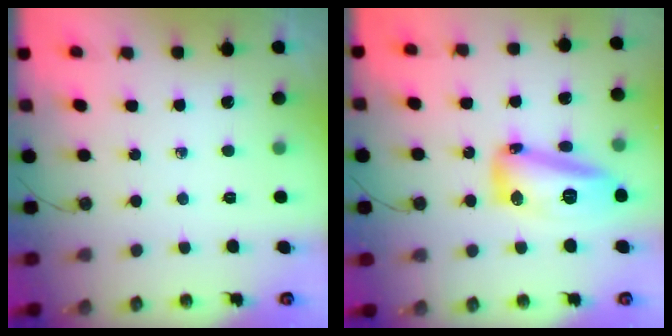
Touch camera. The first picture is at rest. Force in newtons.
{"total": 28.9, "press": 21.0, "slide": 19.9}